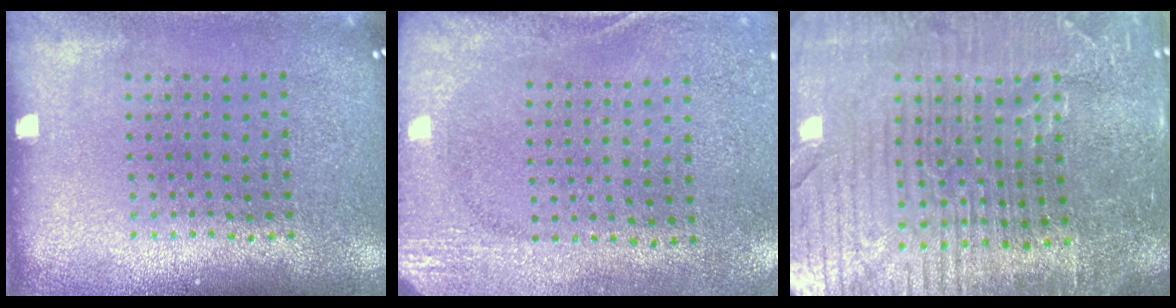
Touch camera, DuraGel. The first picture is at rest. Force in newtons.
{"total": 2.7, "press": 2.2, "slide": 1.7}
{"total": 5.4, "press": 4.9, "slide": 2.3}